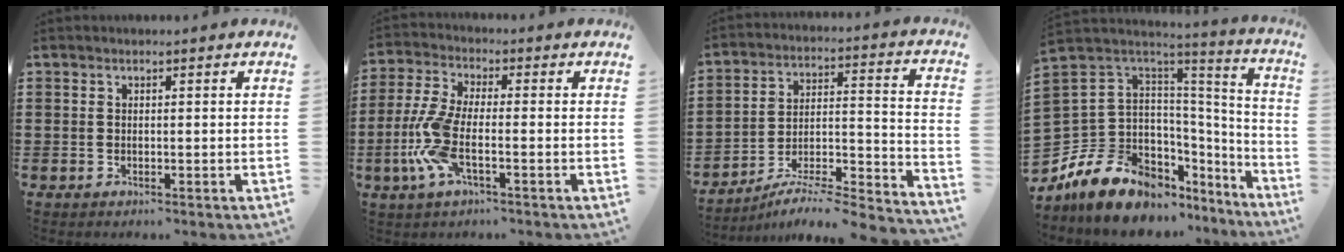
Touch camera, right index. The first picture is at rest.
{"total": 8.0, "force": [-2.8, 2.8, 6.9], "torque": [-0.181, -0.016, -0.061]}
{"total": 5.0, "force": [-4.4, 0.5, 2.4], "torque": [-0.039, -0.014, -0.090]}
{"total": 11.6, "force": [-7.3, 8.1, 4.0], "torque": [-0.115, 0.004, -0.130]}